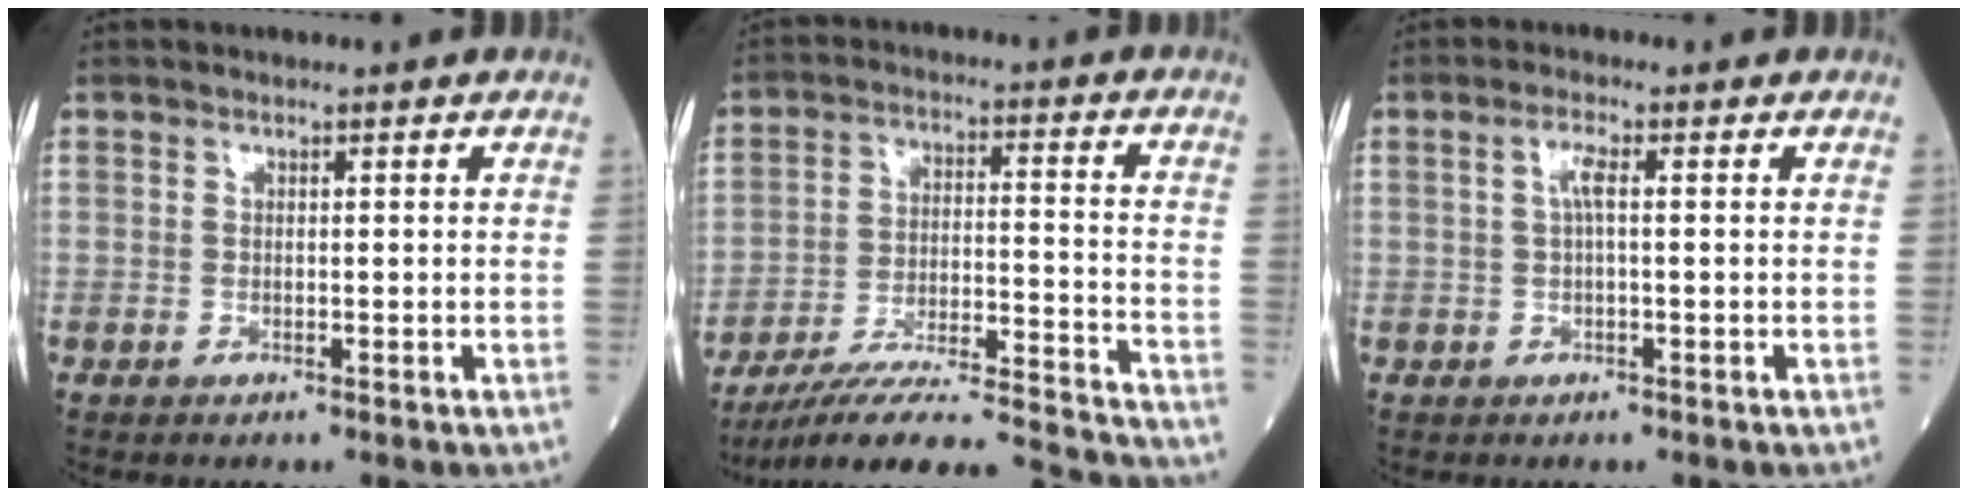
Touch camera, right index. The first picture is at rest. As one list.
[{"total": 22.9, "force": [-21.3, 0.3, 8.4], "torque": [-0.094, -0.009, -0.313]}, {"total": 2.2, "force": [0.4, 0.3, 2.1], "torque": [-0.045, 0.005, 0.007]}]